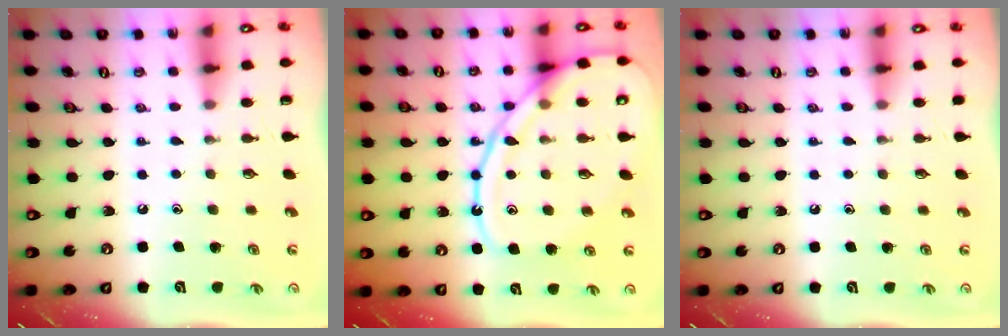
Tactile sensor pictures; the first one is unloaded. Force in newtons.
{"total": 15.3, "press": 15.3, "slide": 1.5}
{"total": 2.7, "press": 2.6, "slide": 0.4}